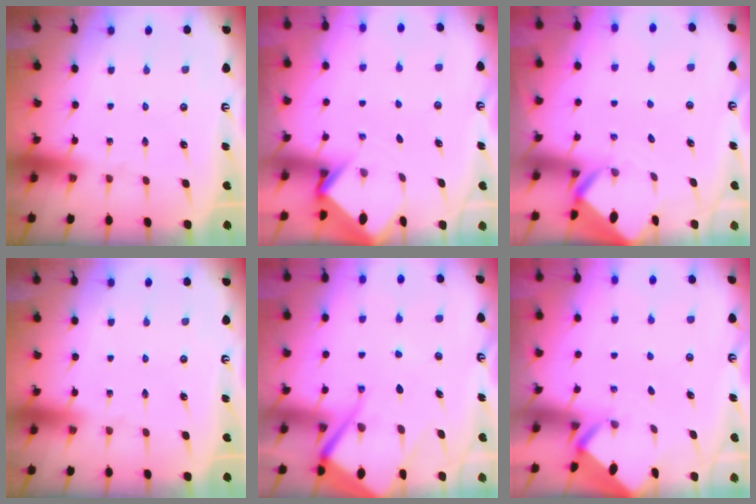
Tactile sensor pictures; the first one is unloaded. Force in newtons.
{"total": 3.0, "press": 3.0, "slide": 0.2}
{"total": 2.8, "press": 2.8, "slide": 0.1}
{"total": 0.0}
{"total": 13.2, "press": 13.2, "slide": 1.3}
{"total": 1.9, "press": 1.9, "slide": 0.1}